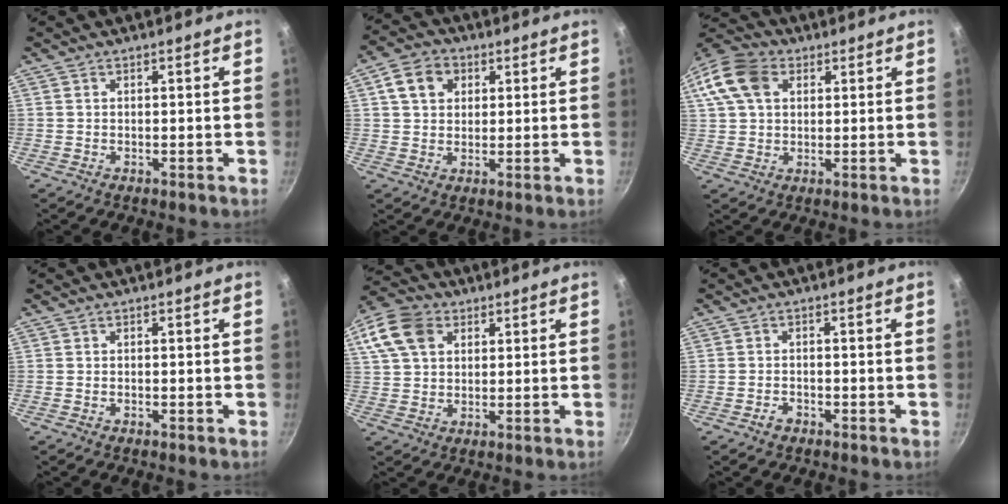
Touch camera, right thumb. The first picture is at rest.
{"total": 7.2, "force": [2.4, 5.7, 3.7], "torque": [-0.045, 0.007, 0.033]}
{"total": 13.3, "force": [4.5, 9.6, 8.1], "torque": [-0.162, 0.022, 0.071]}
{"total": 0.0}
{"total": 13.0, "force": [5.1, 9.5, 7.3], "torque": [-0.145, 0.015, 0.086]}
{"total": 1.9, "force": [-1.3, 1.1, 0.8], "torque": [-0.012, 0.015, -0.022]}